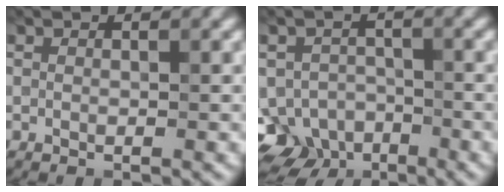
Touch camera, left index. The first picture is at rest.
{"total": 5.5, "force": [-3.4, 4.0, 1.8], "torque": [-0.019, 0.000, -0.064]}